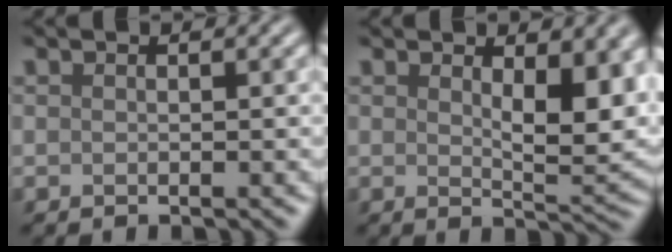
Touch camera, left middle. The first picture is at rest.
{"total": 5.5, "force": [1.5, 2.2, 4.8], "torque": [-0.071, -0.009, 0.030]}